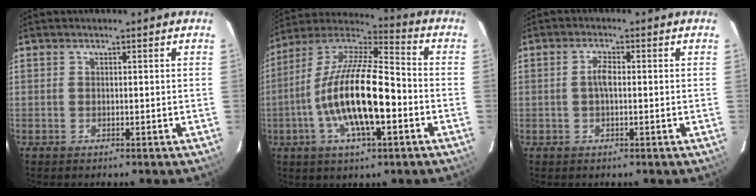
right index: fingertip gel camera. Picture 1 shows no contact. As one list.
[{"total": 18.5, "force": [-4.6, 5.5, 17.0], "torque": [-0.322, -0.005, -0.091]}, {"total": 2.3, "force": [-0.1, 0.9, 2.1], "torque": [-0.044, 0.006, -0.002]}]